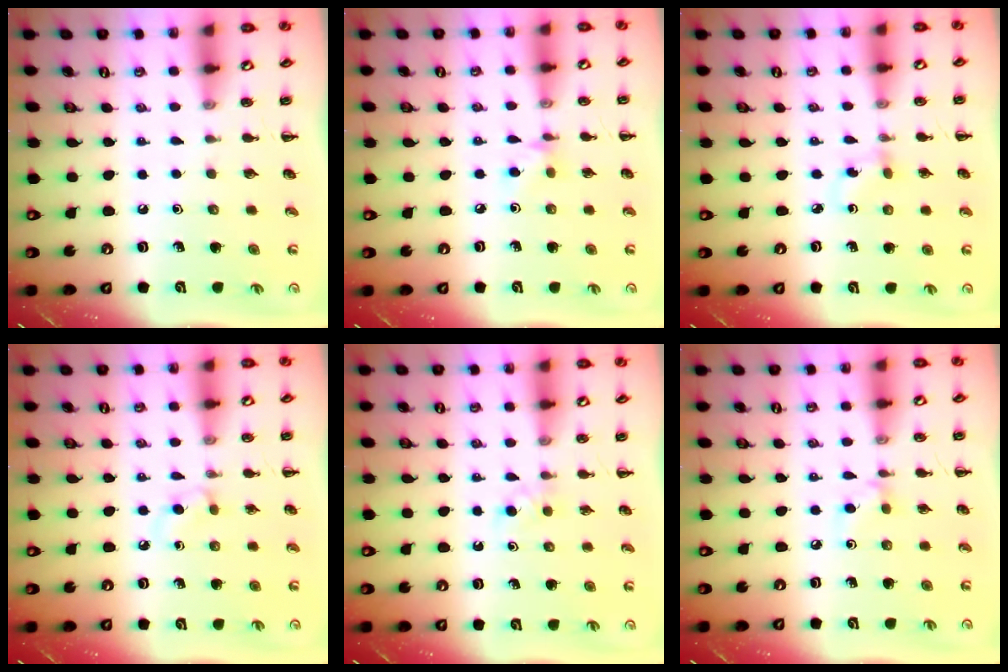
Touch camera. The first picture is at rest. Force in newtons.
{"total": 4.4, "press": 4.2, "slide": 1.2}
{"total": 2.2, "press": 2.0, "slide": 0.9}
{"total": 2.4, "press": 2.1, "slide": 1.1}
{"total": 2.6, "press": 2.3, "slide": 1.2}
{"total": 4.7, "press": 4.5, "slide": 1.4}